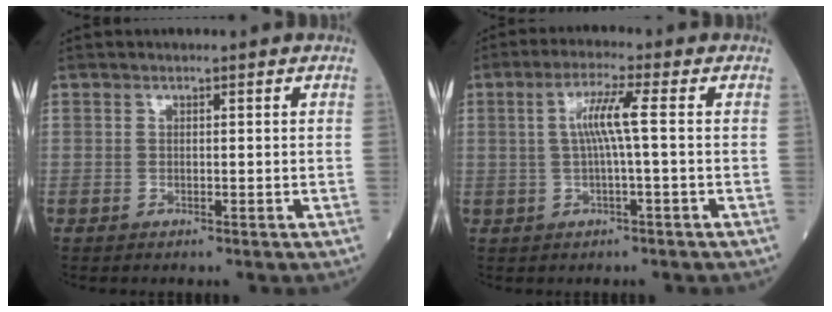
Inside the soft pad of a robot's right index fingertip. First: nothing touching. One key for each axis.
{"total": 5.2, "fx": 0.5, "fy": -0.6, "fz": 5.1, "tx": -0.100, "ty": 0.010, "tz": 0.014}